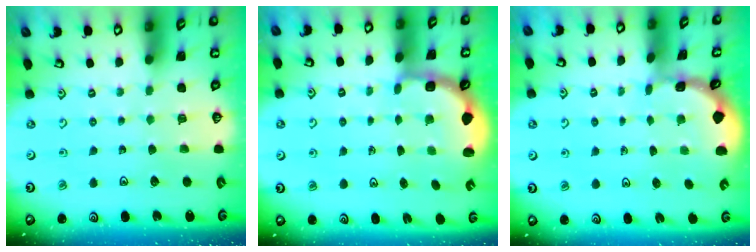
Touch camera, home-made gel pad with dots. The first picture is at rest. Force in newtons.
{"total": 3.0, "press": 2.0, "slide": 2.2}
{"total": 0.7, "press": 0.7, "slide": 0.1}